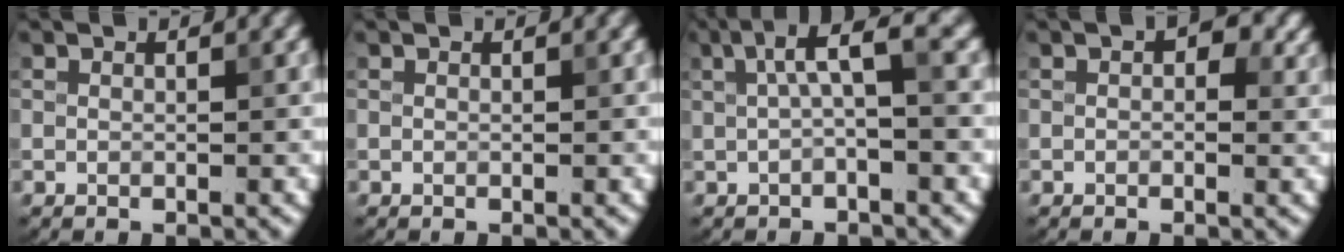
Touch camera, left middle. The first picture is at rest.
{"total": 0.0}
{"total": 3.7, "force": [0.8, 0.7, 3.5], "torque": [-0.061, 0.012, 0.009]}
{"total": 3.0, "force": [0.8, 1.8, 2.2], "torque": [-0.018, 0.001, 0.006]}